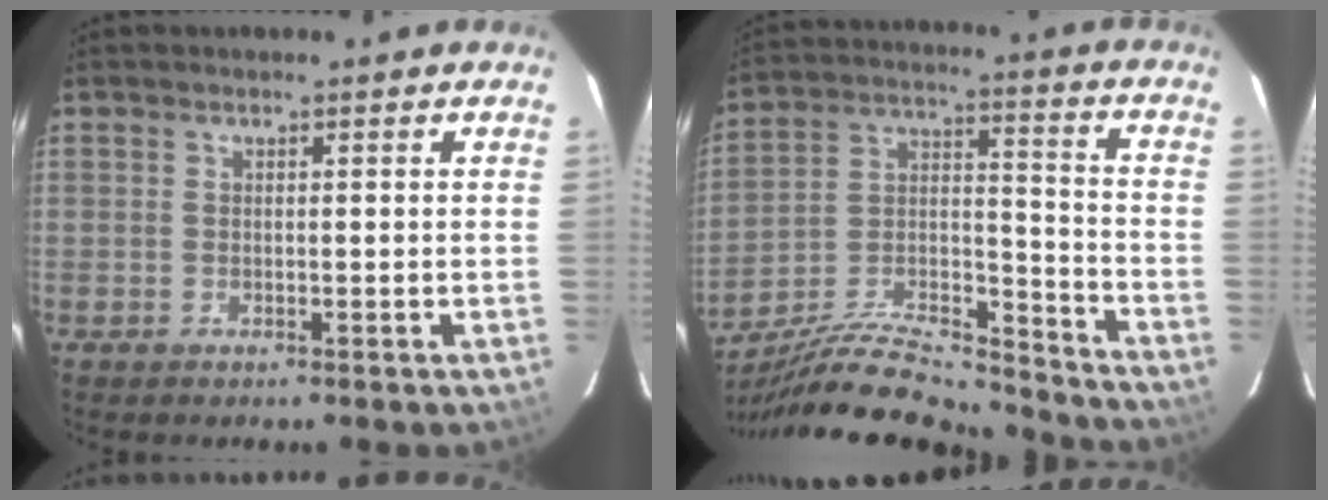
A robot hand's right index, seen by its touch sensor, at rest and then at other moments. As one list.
[{"total": 21.5, "force": [-18.5, 4.9, 9.8], "torque": [-0.178, 0.000, -0.300]}]